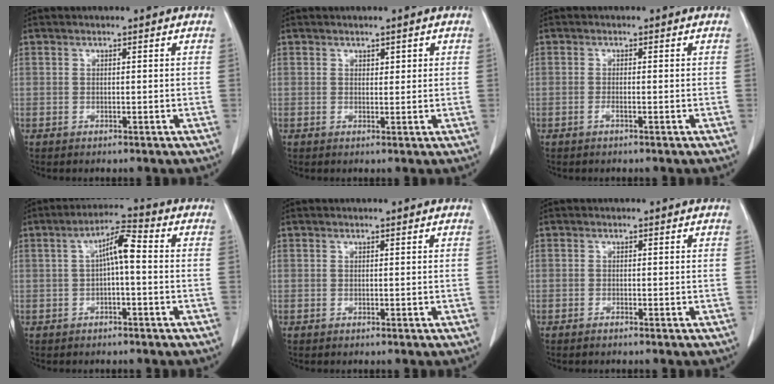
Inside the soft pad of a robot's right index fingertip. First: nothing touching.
{"total": 1.3, "force": [0.7, 0.8, 0.9], "torque": [-0.009, 0.000, 0.011]}
{"total": 0.8, "force": [-0.4, -0.1, 0.7], "torque": [-0.014, 0.000, -0.008]}
{"total": 5.5, "force": [0.1, 1.0, 5.4], "torque": [-0.092, 0.022, 0.001]}
{"total": 0.0}
{"total": 0.5, "force": [-0.5, 0.0, 0.1], "torque": [-0.006, -0.001, -0.009]}